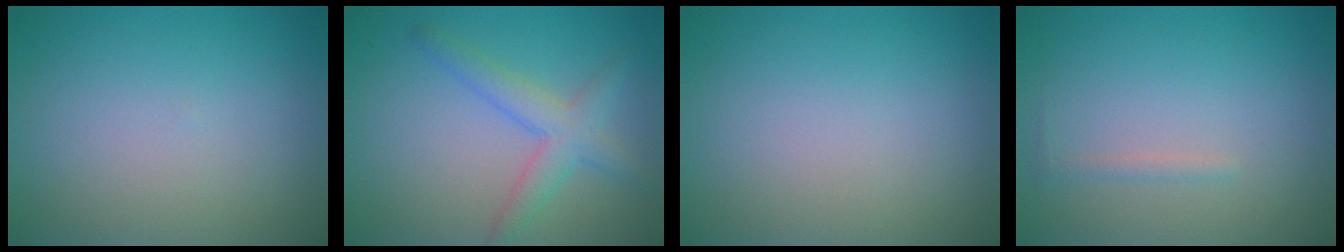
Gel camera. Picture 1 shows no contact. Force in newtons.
{"total": 3.2, "press": 3.2, "slide": 0.1}
{"total": 0.0}
{"total": 0.7, "press": 0.7, "slide": 0.0}